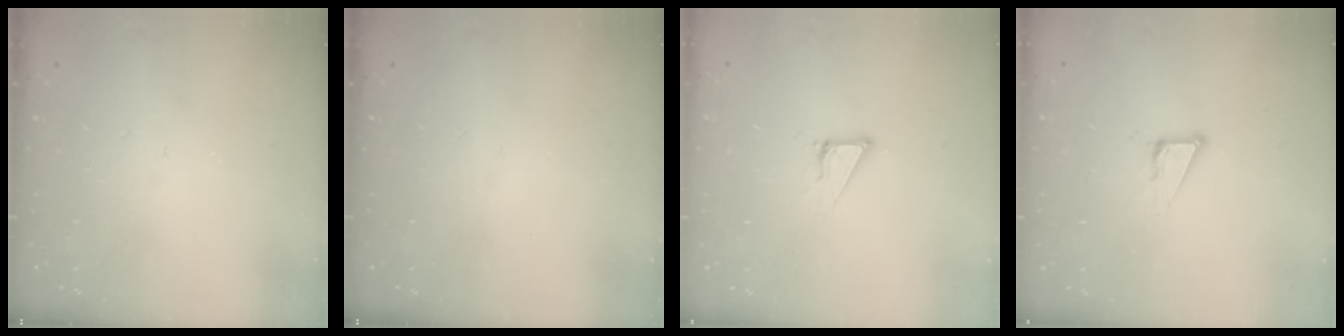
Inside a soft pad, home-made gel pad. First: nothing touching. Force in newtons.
{"total": 0.0}
{"total": 4.7, "press": 4.7, "slide": 0.2}
{"total": 5.3, "press": 5.3, "slide": 0.3}